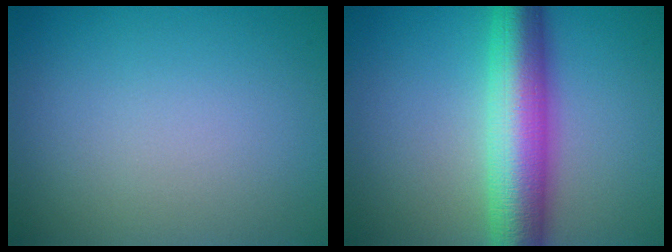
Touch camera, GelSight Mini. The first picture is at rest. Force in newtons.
{"total": 8.4, "press": 8.4, "slide": 0.1}